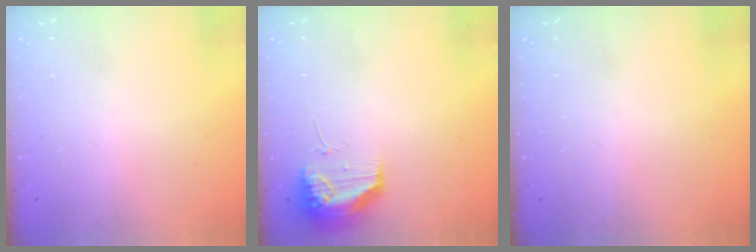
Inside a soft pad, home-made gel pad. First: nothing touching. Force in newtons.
{"total": 13.5, "press": 11.5, "slide": 7.0}
{"total": 0.0}